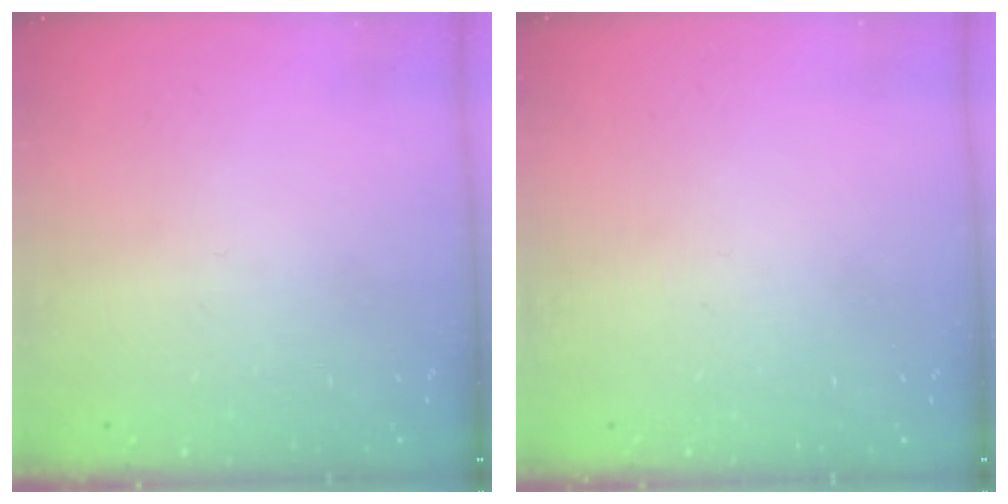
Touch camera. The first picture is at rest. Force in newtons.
{"total": 0.0}